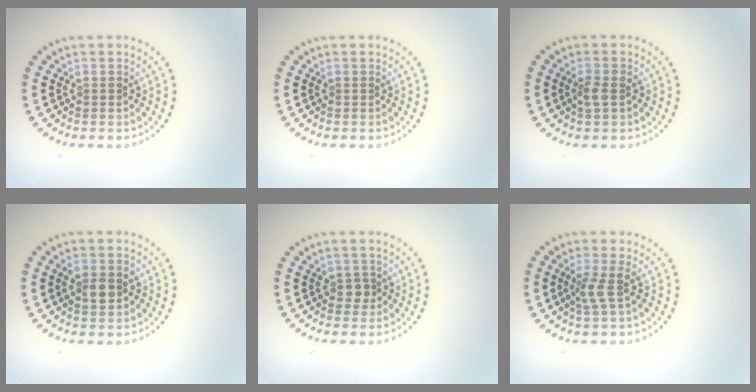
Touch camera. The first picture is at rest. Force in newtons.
{"total": 0.0}
{"total": 1.5, "press": 1.5, "slide": 0.3}
{"total": 2.5, "press": 2.5, "slide": 0.3}
{"total": 1.3, "press": 1.1, "slide": 0.5}
{"total": 1.9, "press": 1.4, "slide": 1.3}